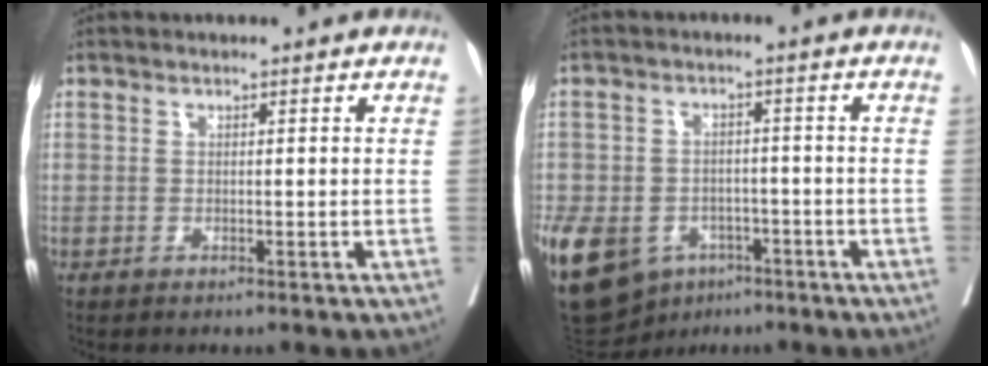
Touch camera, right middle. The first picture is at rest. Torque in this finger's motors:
{"motor_torque": [1.00, -0.55, 0.91, 0.21]}